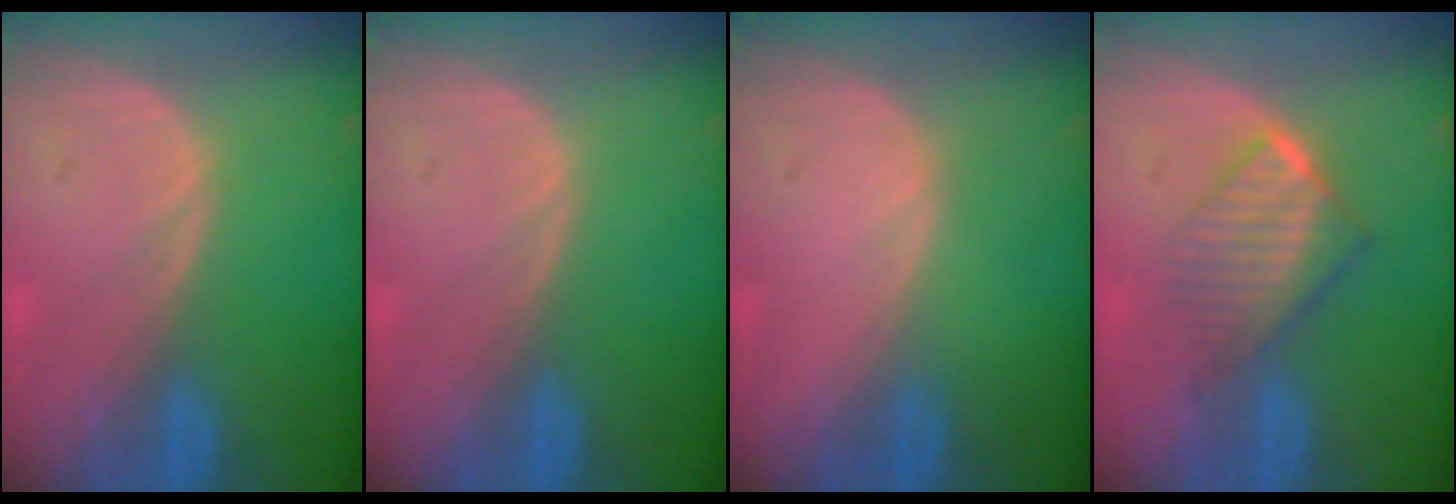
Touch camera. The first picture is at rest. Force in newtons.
{"total": 0.0}
{"total": 0.0}
{"total": 6.6, "press": 5.9, "slide": 2.9}